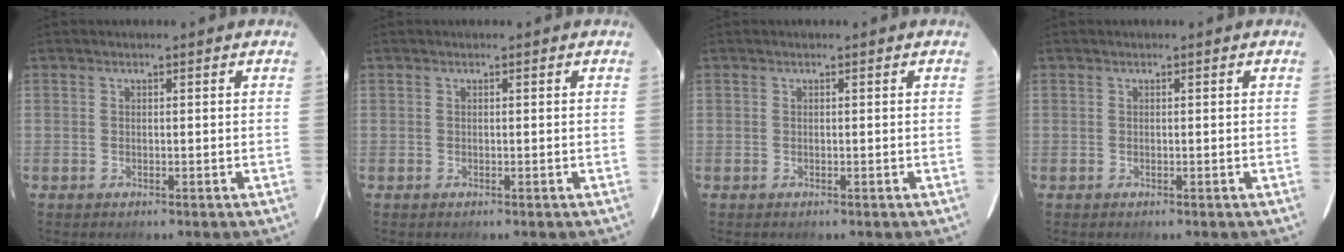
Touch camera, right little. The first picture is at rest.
{"total": 0.0}
{"total": 0.0}
{"total": 0.0}